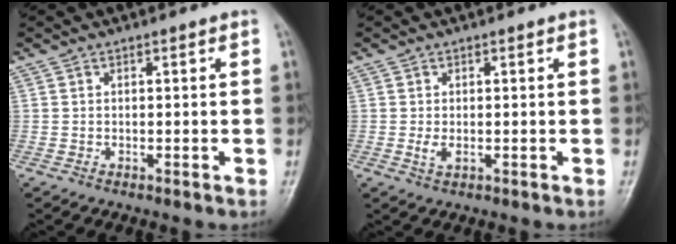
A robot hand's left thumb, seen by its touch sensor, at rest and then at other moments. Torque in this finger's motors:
{"motor_torque": [-0.12, 0.19, 0.43, 0.05, 0.00]}